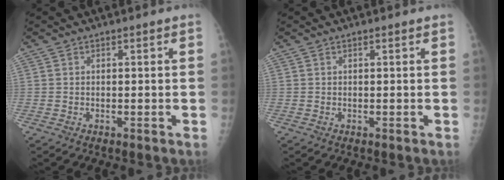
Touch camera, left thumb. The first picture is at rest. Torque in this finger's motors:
{"motor_torque": [0.00, 0.00, -0.01, -0.01, 0.00]}